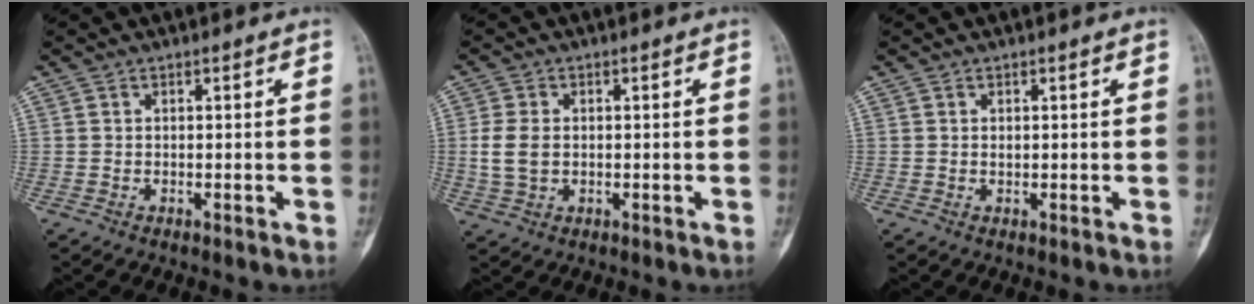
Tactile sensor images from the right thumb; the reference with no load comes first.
{"total": 5.1, "force": [0.1, 3.5, 3.7], "torque": [-0.077, 0.002, 0.003]}
{"total": 0.5, "force": [0.2, 0.4, 0.4], "torque": [-0.003, 0.001, 0.002]}